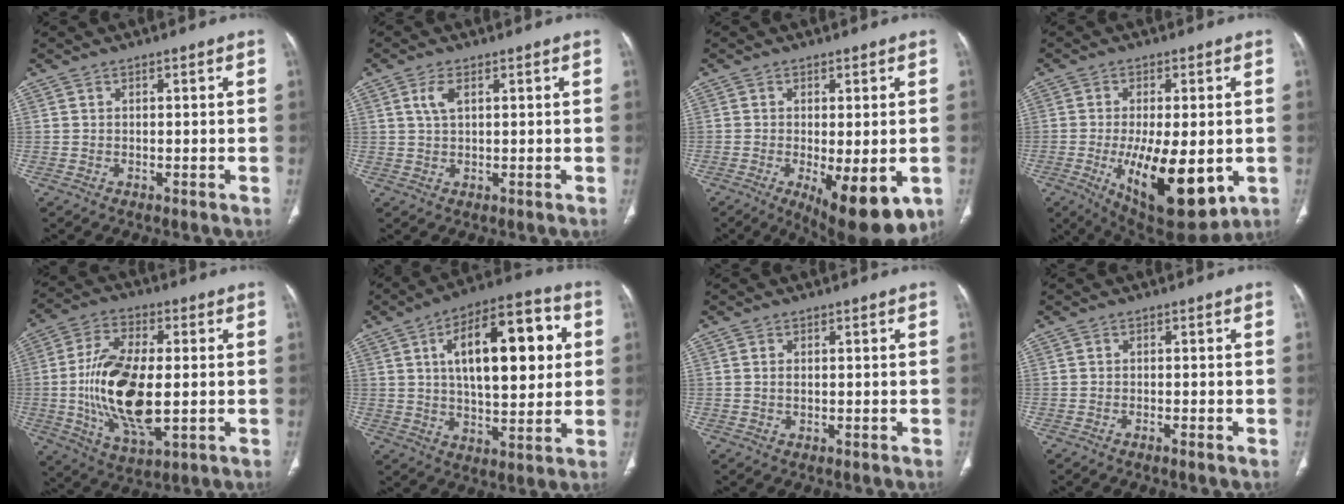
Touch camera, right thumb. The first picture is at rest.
{"total": 3.0, "force": [1.2, 1.3, 2.4], "torque": [-0.055, 0.005, 0.029]}
{"total": 12.2, "force": [-4.1, 4.3, 10.7], "torque": [-0.146, -0.021, -0.048]}
{"total": 17.6, "force": [-4.1, 7.1, 15.6], "torque": [-0.243, -0.020, -0.041]}
{"total": 17.9, "force": [-1.1, 8.2, 15.8], "torque": [-0.307, -0.007, -0.014]}
{"total": 20.8, "force": [4.9, 9.2, 18.0], "torque": [-0.241, 0.009, 0.070]}
{"total": 1.1, "force": [0.1, 0.6, 0.9], "torque": [-0.020, 0.001, 0.005]}
{"total": 0.9, "force": [-0.6, 0.1, 0.6], "torque": [-0.014, 0.000, -0.010]}